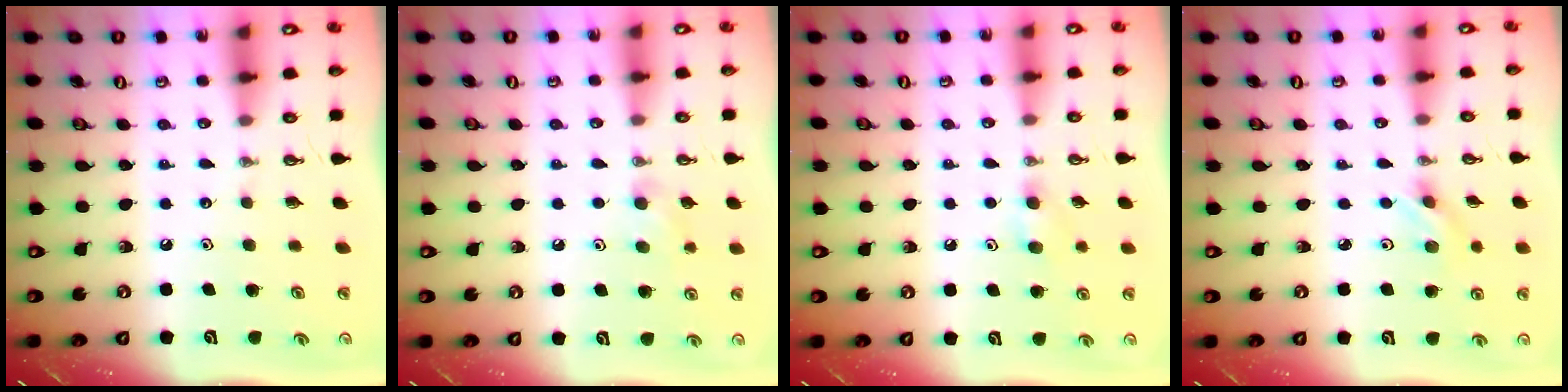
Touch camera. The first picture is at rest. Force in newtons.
{"total": 7.3, "press": 6.4, "slide": 3.7}
{"total": 5.2, "press": 5.0, "slide": 1.3}
{"total": 4.1, "press": 3.9, "slide": 1.3}